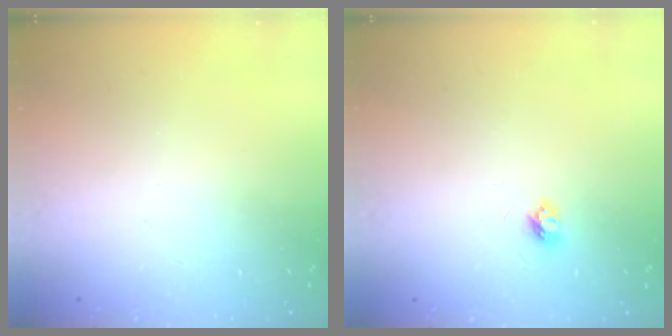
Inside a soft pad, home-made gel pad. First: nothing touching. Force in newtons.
{"total": 3.5, "press": 3.4, "slide": 0.3}